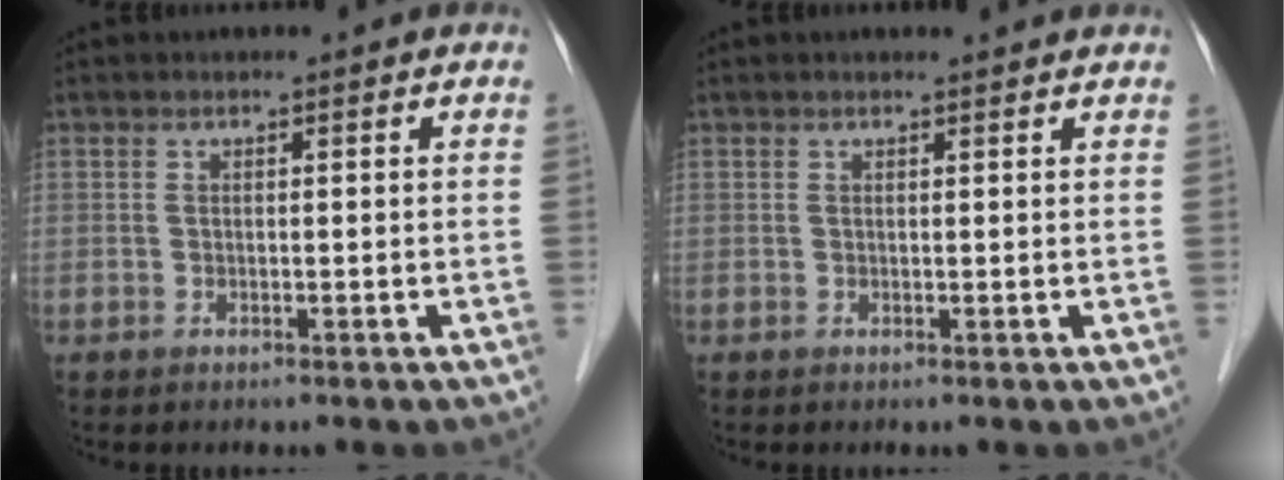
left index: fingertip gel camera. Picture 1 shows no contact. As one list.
[{"total": 2.8, "force": [2.7, 0.3, 0.7], "torque": [-0.013, 0.013, 0.027]}]